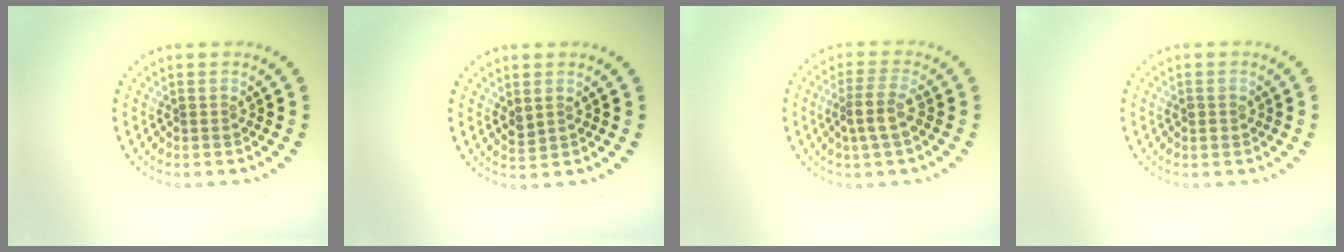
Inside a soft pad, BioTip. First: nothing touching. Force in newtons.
{"total": 0.9, "press": 0.9, "slide": 0.3}
{"total": 2.6, "press": 2.2, "slide": 1.4}
{"total": 0.8, "press": 0.8, "slide": 0.2}